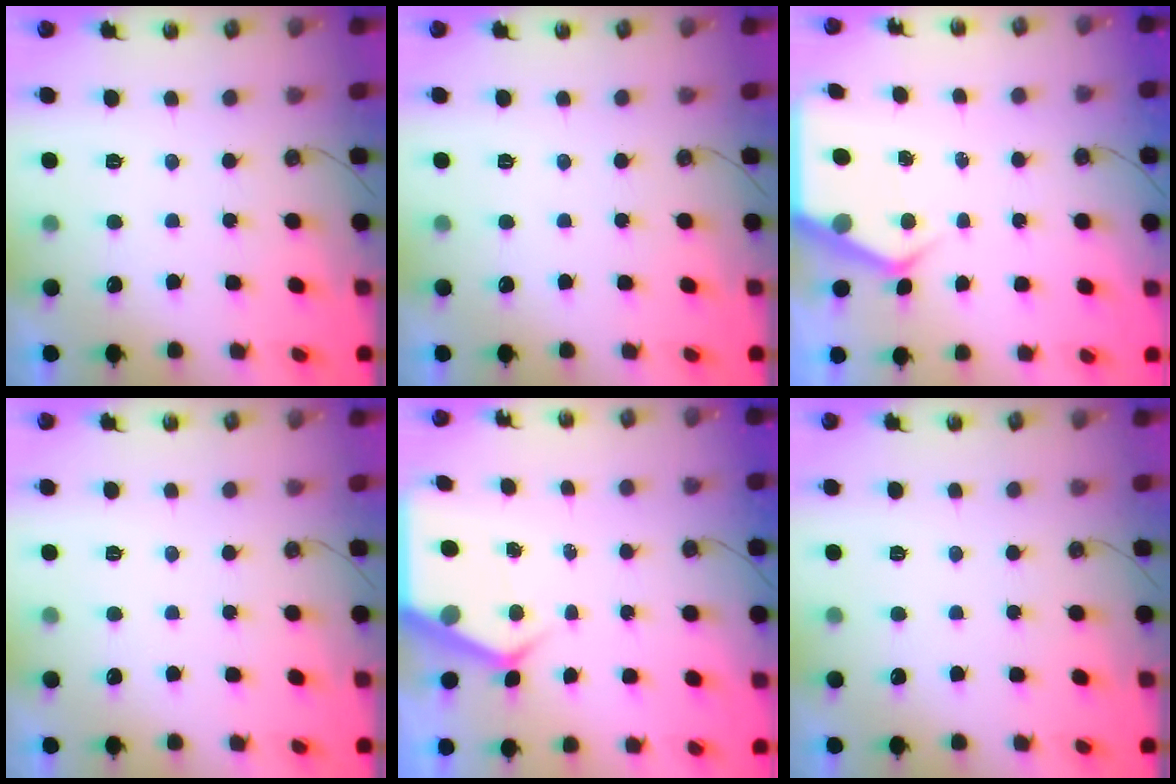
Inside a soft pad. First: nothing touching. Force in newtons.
{"total": 0.0}
{"total": 4.9, "press": 4.9, "slide": 0.4}
{"total": 0.0}
{"total": 5.1, "press": 5.1, "slide": 0.3}
{"total": 0.0}